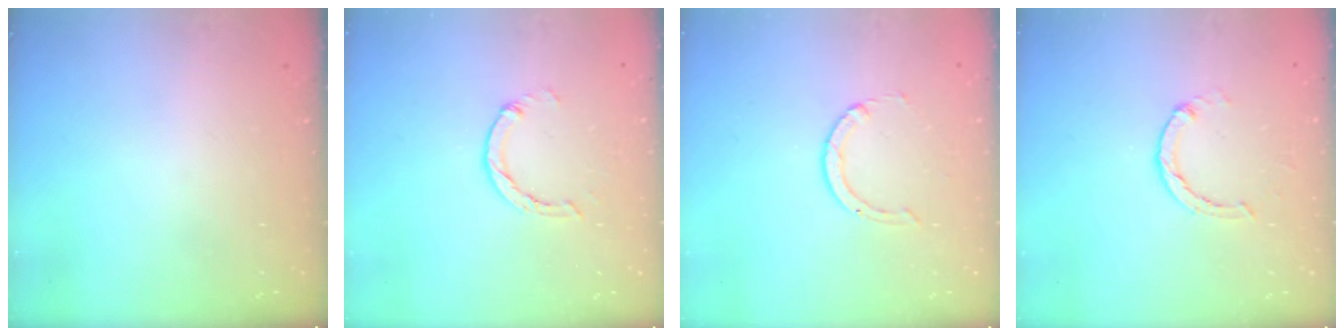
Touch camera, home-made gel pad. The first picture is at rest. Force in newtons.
{"total": 2.9, "press": 2.9, "slide": 0.4}
{"total": 2.0, "press": 2.0, "slide": 0.2}
{"total": 2.0, "press": 2.0, "slide": 0.2}